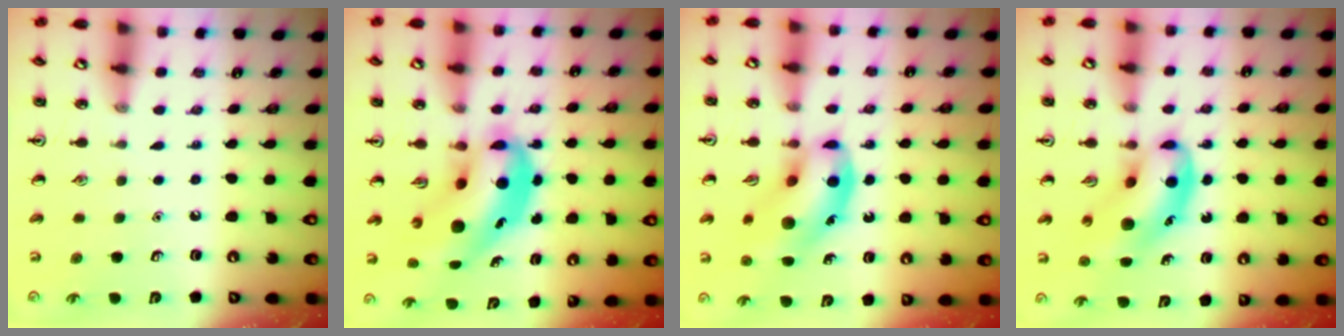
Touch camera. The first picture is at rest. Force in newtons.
{"total": 10.4, "press": 10.0, "slide": 2.8}
{"total": 14.0, "press": 13.7, "slide": 2.9}
{"total": 10.6, "press": 10.2, "slide": 2.8}